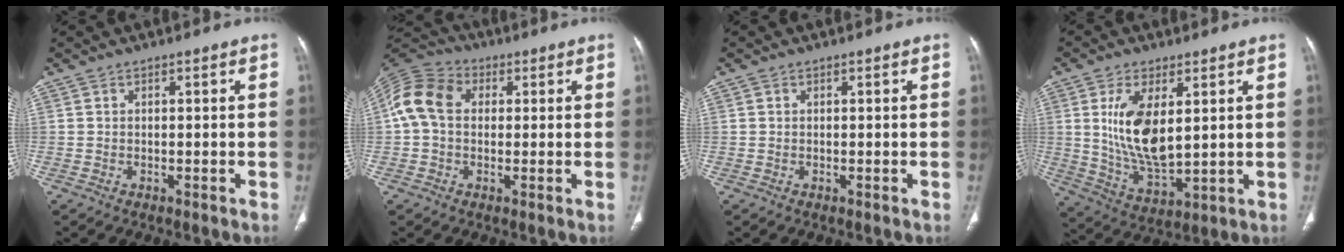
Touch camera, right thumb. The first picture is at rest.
{"total": 10.0, "force": [1.4, 7.5, 6.5], "torque": [-0.128, 0.029, 0.015]}
{"total": 0.0}
{"total": 12.8, "force": [3.0, 6.1, 10.9], "torque": [-0.200, -0.026, 0.071]}